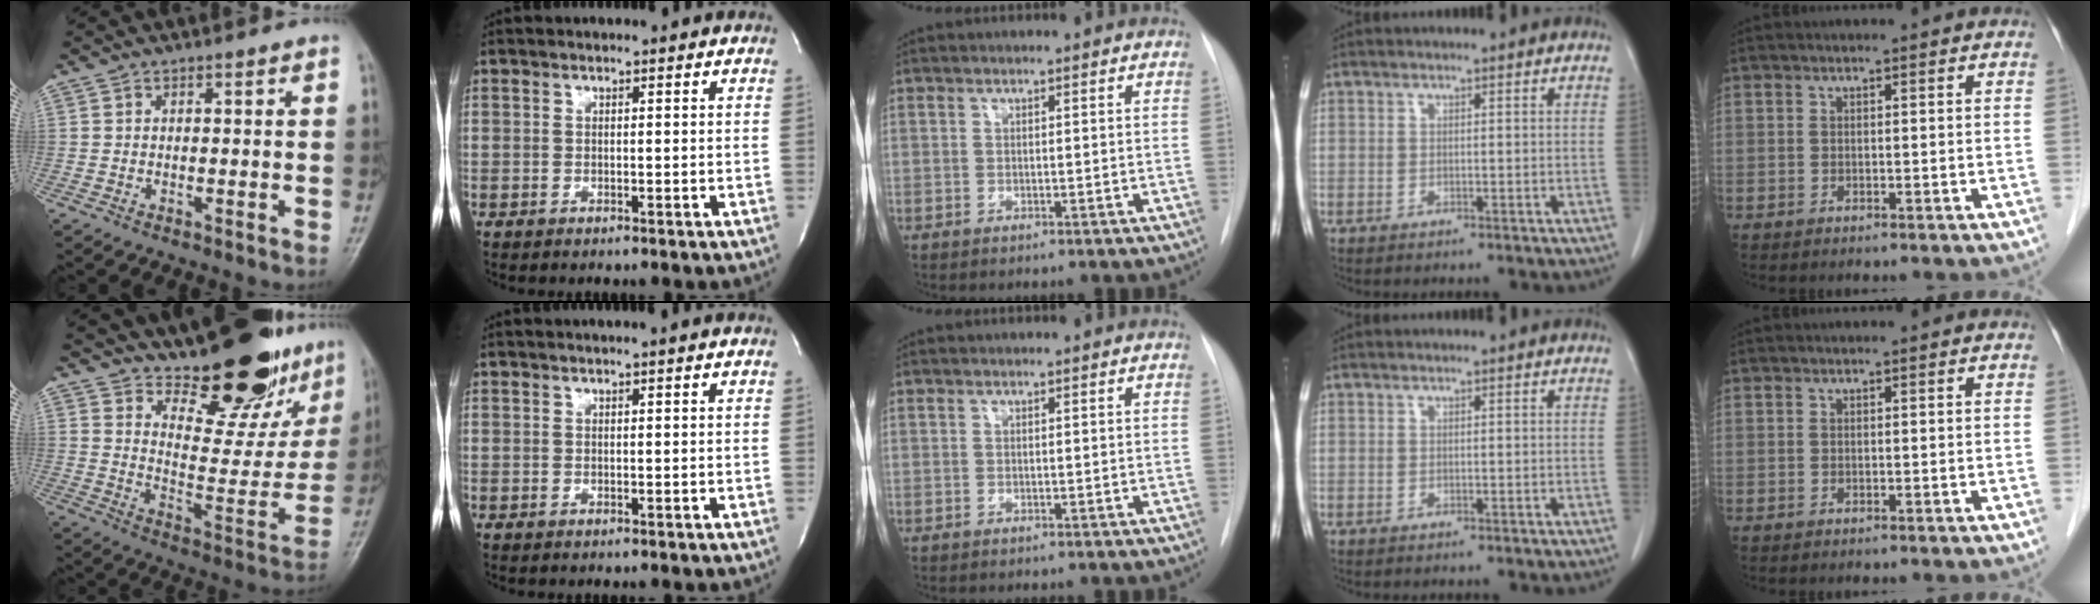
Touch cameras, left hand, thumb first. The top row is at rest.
{"thumb": {"total": 19.6, "force": [15.8, 6.9, 9.3], "torque": [-0.077, -0.123, 0.222]}, "index": {"total": 0.8, "force": [0.5, -0.3, 0.4], "torque": [-0.014, -0.002, 0.017]}}